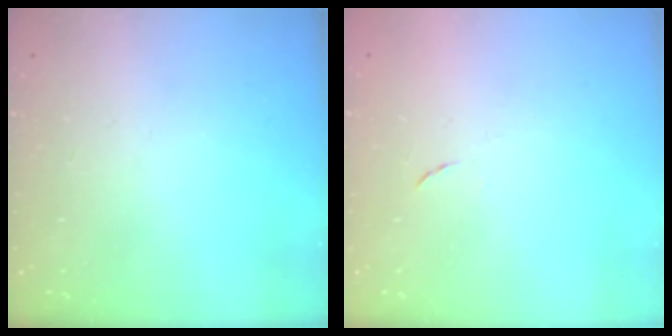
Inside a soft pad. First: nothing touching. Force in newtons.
{"total": 4.2, "press": 4.2, "slide": 0.5}